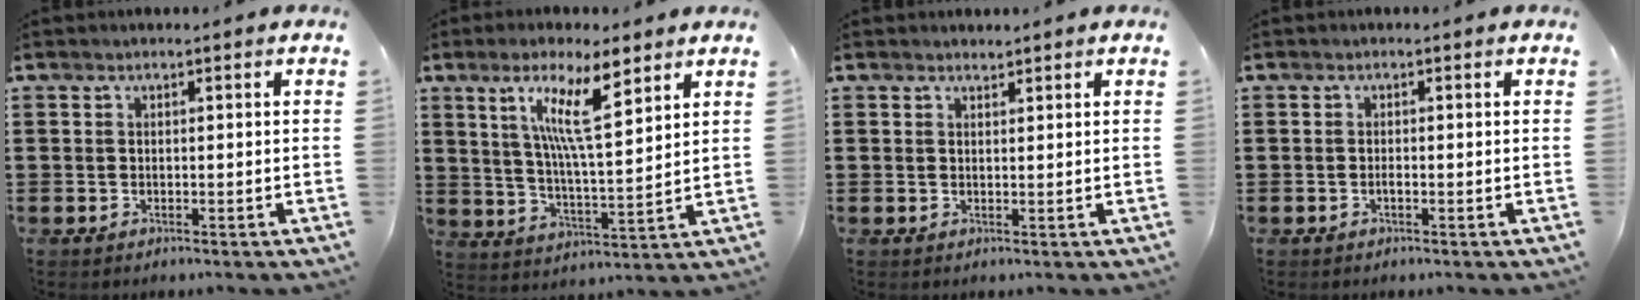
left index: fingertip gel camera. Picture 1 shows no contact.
{"total": 10.3, "force": [6.1, 2.0, 8.1], "torque": [-0.165, -0.014, 0.103]}
{"total": 1.2, "force": [1.1, 0.2, -0.1], "torque": [-0.001, 0.000, 0.023]}
{"total": 0.7, "force": [-0.3, 0.1, 0.6], "torque": [-0.012, -0.003, -0.004]}